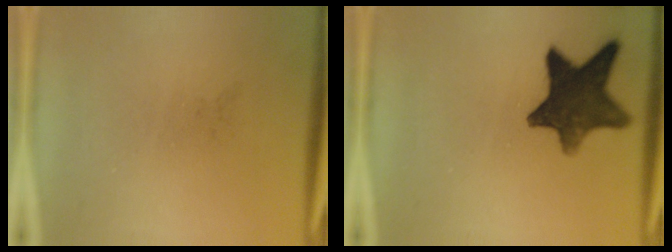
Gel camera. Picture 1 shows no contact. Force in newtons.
{"total": 12.5}